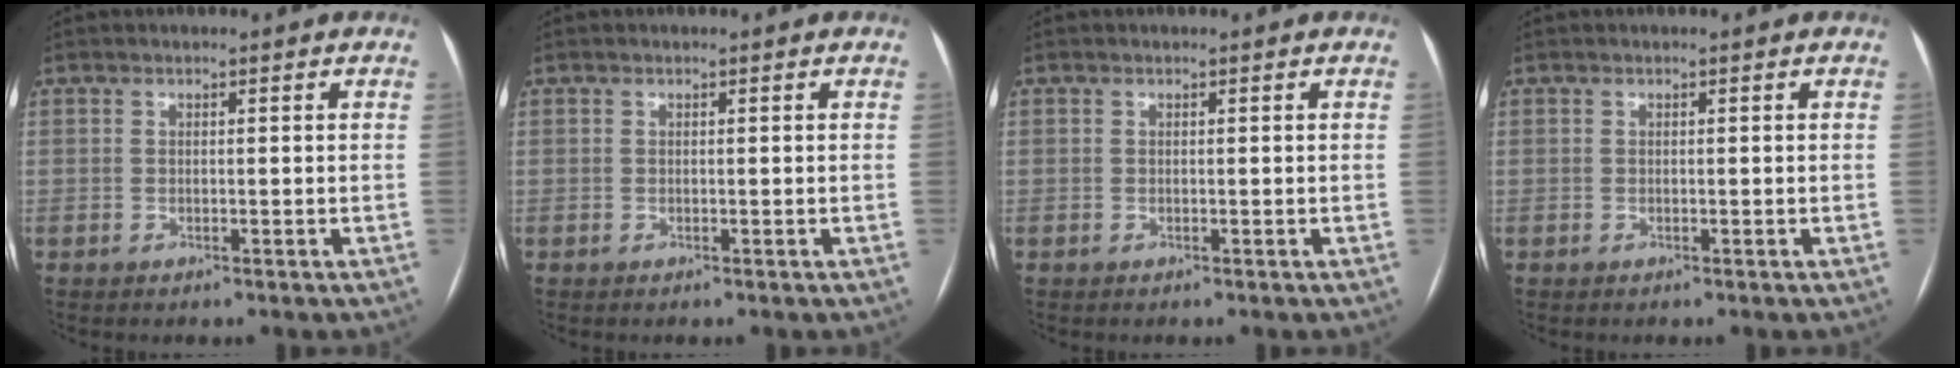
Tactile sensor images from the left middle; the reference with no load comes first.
{"total": 0.0}
{"total": 0.0}
{"total": 0.0}